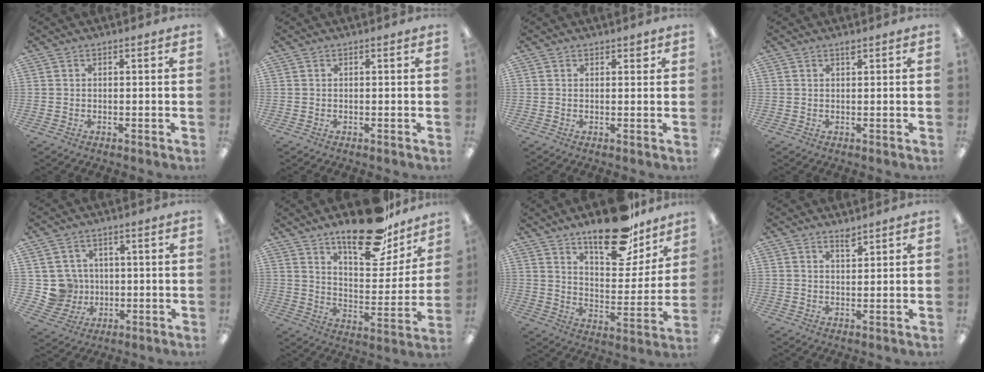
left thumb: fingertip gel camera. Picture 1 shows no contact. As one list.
[{"total": 0.0}, {"total": 1.1, "force": [0.8, 0.6, 0.6], "torque": [0.004, -0.005, 0.011]}, {"total": 1.0, "force": [0.8, 0.1, 0.6], "torque": [-0.005, -0.003, 0.012]}, {"total": 7.3, "force": [0.7, 7.2, 0.8], "torque": [-0.032, 0.005, 0.025]}, {"total": 21.1, "force": [15.8, 8.1, 11.4], "torque": [-0.163, -0.099, 0.265]}, {"total": 19.8, "force": [14.5, 8.3, 10.6], "torque": [-0.145, -0.093, 0.245]}, {"total": 2.3, "force": [2.1, 0.4, 0.8], "torque": [-0.012, -0.008, 0.037]}]